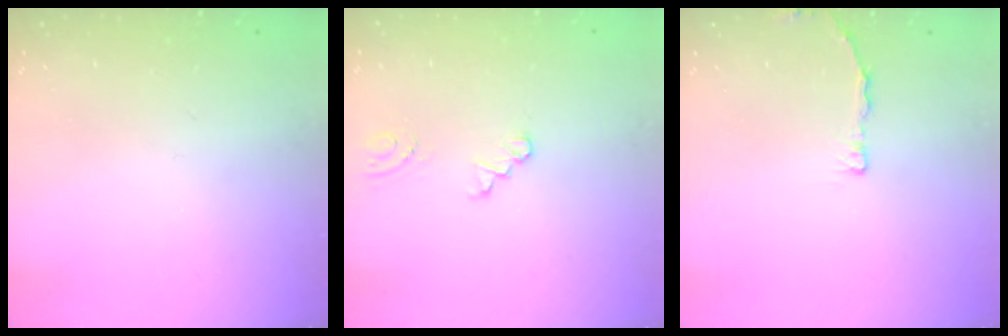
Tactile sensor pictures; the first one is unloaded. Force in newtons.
{"total": 0.0}
{"total": 3.6, "press": 3.6, "slide": 0.3}